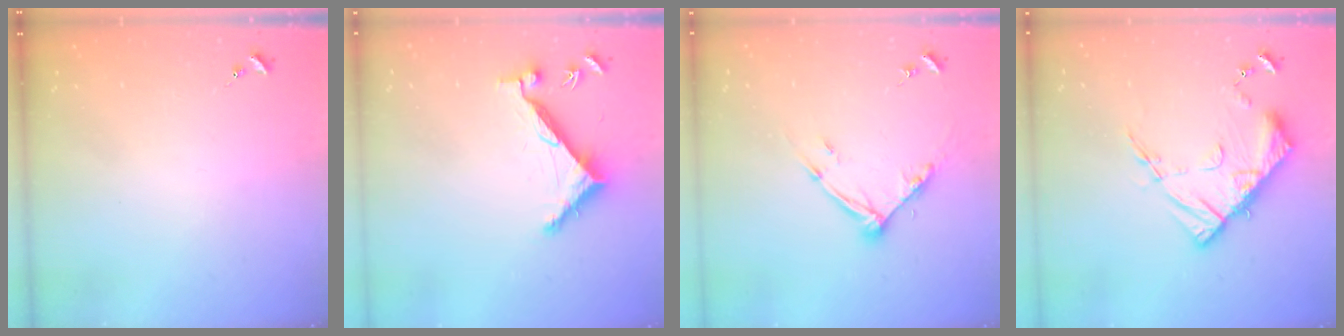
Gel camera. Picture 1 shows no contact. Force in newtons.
{"total": 6.9, "press": 6.9, "slide": 0.3}
{"total": 10.3, "press": 10.2, "slide": 0.9}
{"total": 14.8, "press": 14.7, "slide": 1.4}